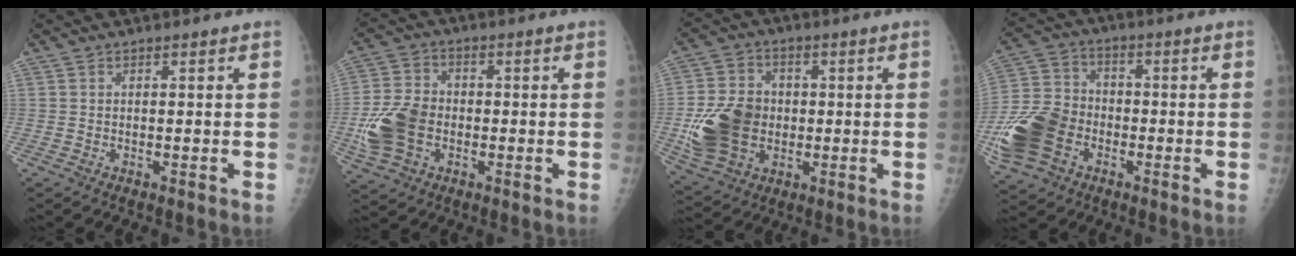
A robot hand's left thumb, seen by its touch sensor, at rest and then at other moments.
{"total": 11.0, "force": [-2.4, 8.0, 7.1], "torque": [-0.137, 0.014, -0.043]}
{"total": 14.2, "force": [-1.3, 11.1, 8.7], "torque": [-0.146, 0.005, -0.017]}
{"total": 16.0, "force": [-5.4, 12.0, 9.1], "torque": [-0.187, 0.021, -0.100]}